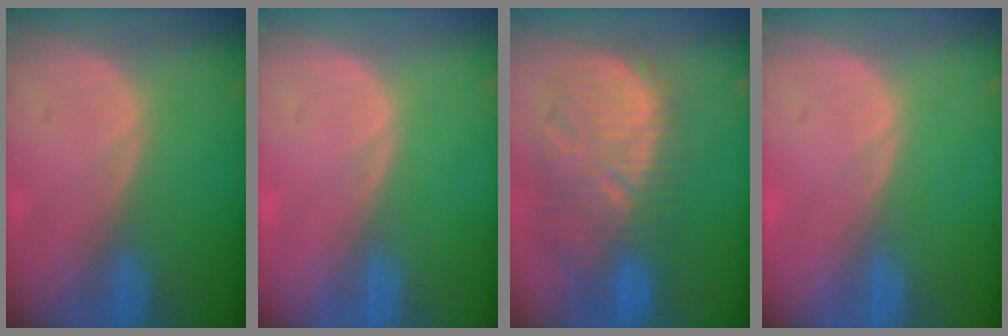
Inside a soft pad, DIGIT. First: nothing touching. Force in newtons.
{"total": 0.0}
{"total": 12.0, "press": 11.3, "slide": 4.1}
{"total": 0.0}